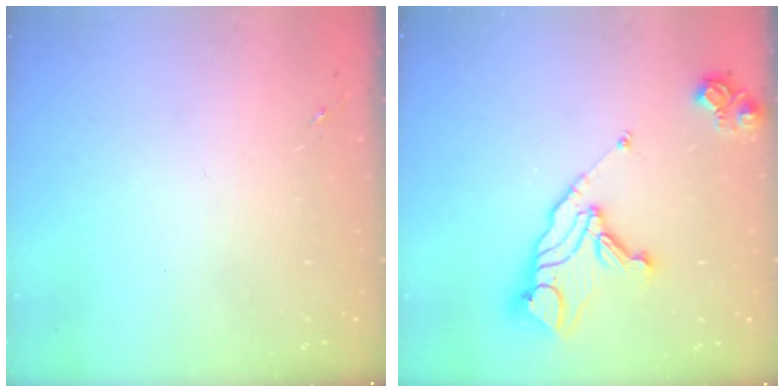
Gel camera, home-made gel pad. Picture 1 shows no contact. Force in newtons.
{"total": 15.4, "press": 15.3, "slide": 1.7}